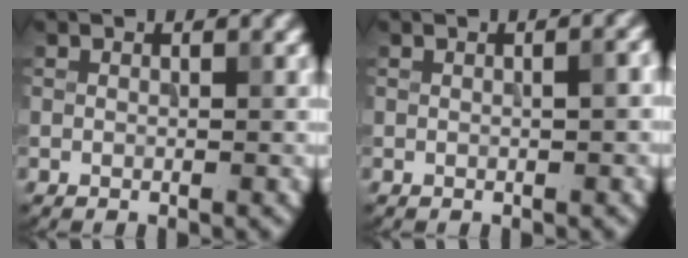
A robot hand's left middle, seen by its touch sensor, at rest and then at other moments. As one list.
[{"total": 1.6, "force": [0.1, 0.4, 1.6], "torque": [-0.019, 0.006, 0.003]}]